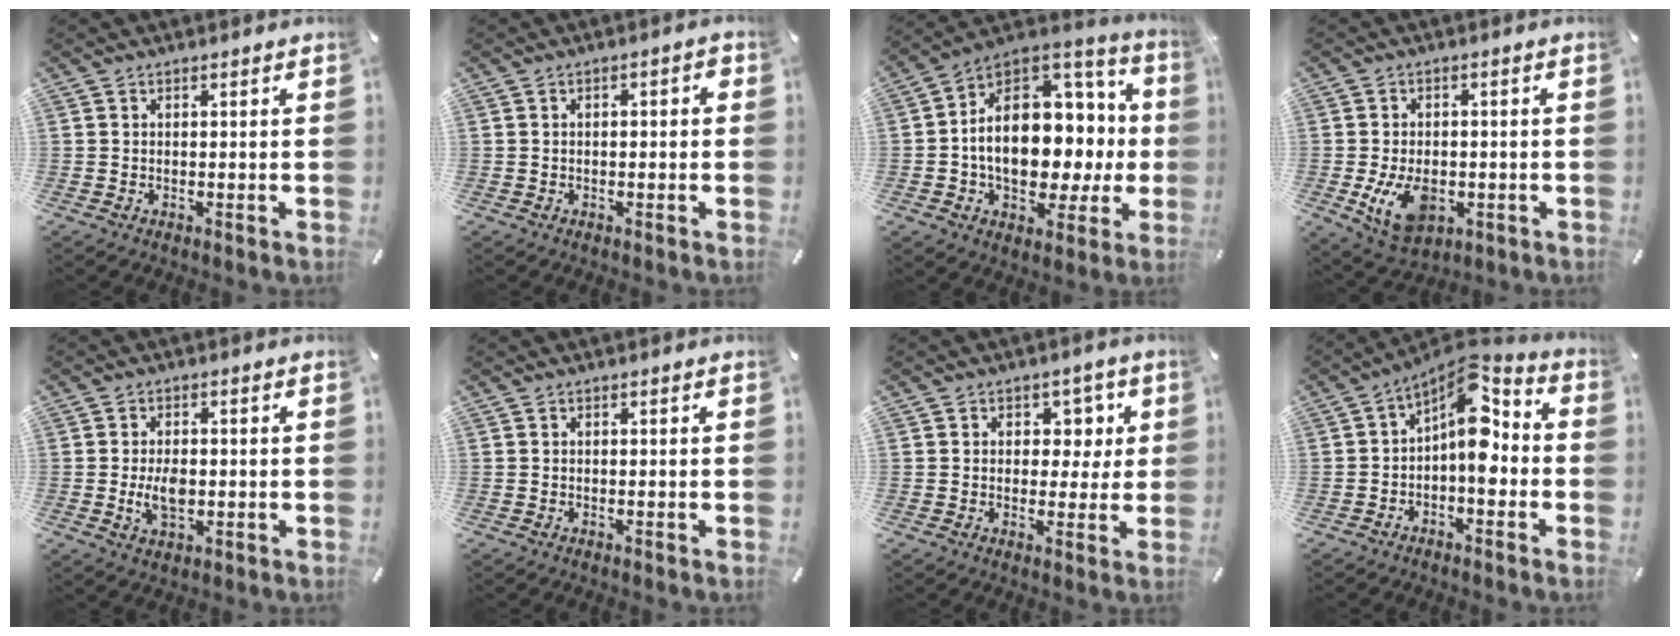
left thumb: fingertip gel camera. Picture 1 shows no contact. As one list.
[{"total": 2.1, "force": [-0.6, 0.9, 1.8], "torque": [-0.030, 0.006, -0.012]}, {"total": 19.2, "force": [-0.4, 13.6, 13.6], "torque": [-0.205, -0.015, 0.003]}, {"total": 9.7, "force": [-2.2, 6.5, 6.9], "torque": [-0.132, -0.001, -0.038]}, {"total": 6.2, "force": [-0.7, 3.7, 4.9], "torque": [-0.103, -0.007, -0.017]}, {"total": 0.0}, {"total": 6.0, "force": [1.4, 5.1, 2.8], "torque": [-0.019, -0.003, 0.018]}, {"total": 11.2, "force": [1.7, 5.9, 9.3], "torque": [-0.151, -0.027, 0.026]}]